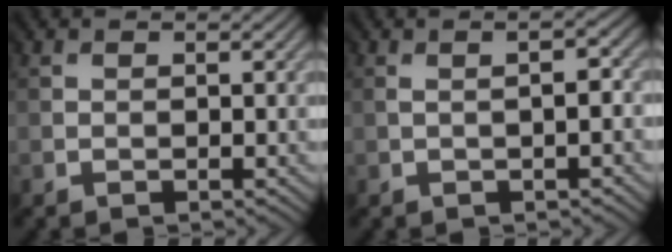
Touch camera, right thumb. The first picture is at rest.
{"total": 1.8, "force": [-0.4, 0.0, 1.7], "torque": [-0.025, 0.002, -0.001]}